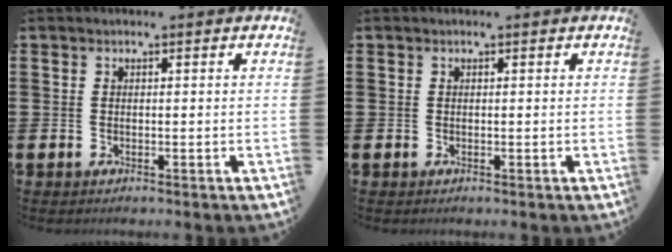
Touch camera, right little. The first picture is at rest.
{"total": 0.0}